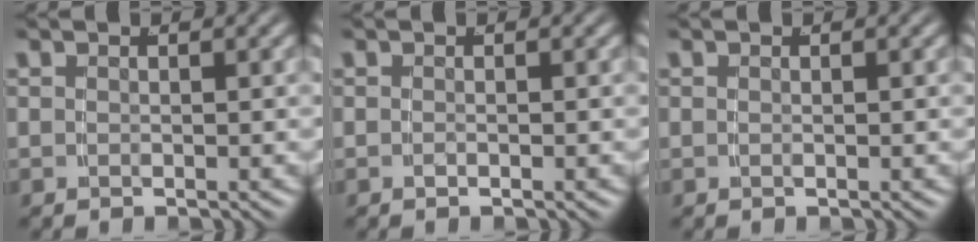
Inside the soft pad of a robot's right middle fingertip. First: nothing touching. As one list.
[{"total": 0.5, "force": [-0.4, -0.3, 0.1], "torque": [-0.003, 0.000, -0.005]}, {"total": 0.0}]